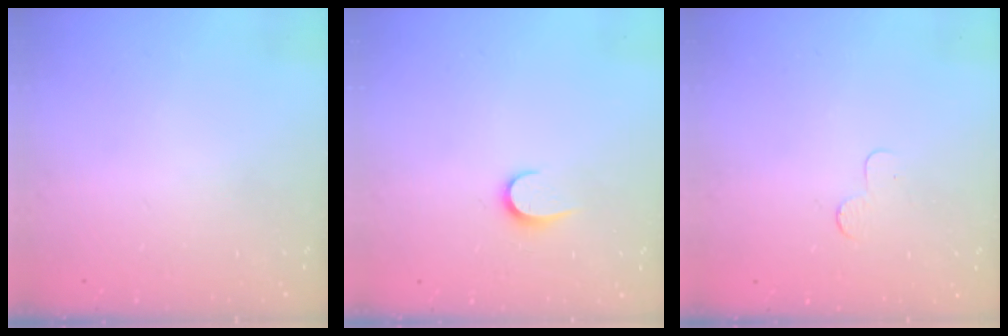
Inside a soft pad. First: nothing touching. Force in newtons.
{"total": 5.0, "press": 5.0, "slide": 0.5}
{"total": 2.3, "press": 2.3, "slide": 0.2}